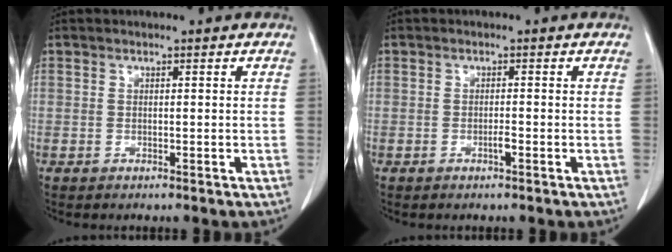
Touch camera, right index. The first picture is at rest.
{"total": 1.1, "force": [-0.6, 0.0, 0.9], "torque": [-0.021, 0.001, -0.008]}